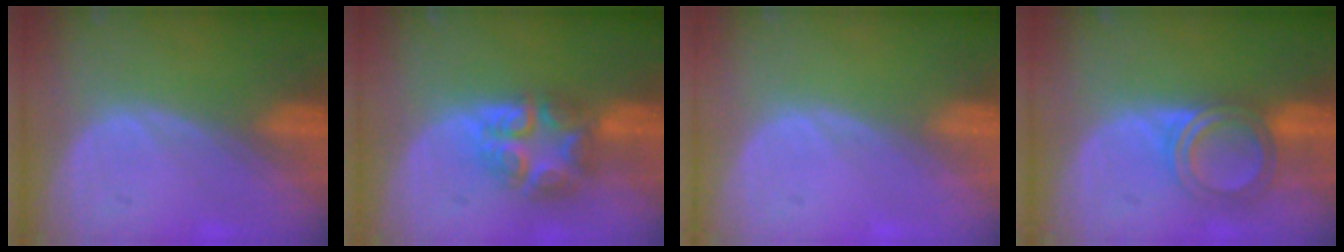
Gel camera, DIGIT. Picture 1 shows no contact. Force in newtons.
{"total": 7.8, "press": 6.8, "slide": 3.8}
{"total": 0.5, "press": 0.0, "slide": 0.5}
{"total": 5.2, "press": 5.1, "slide": 0.3}